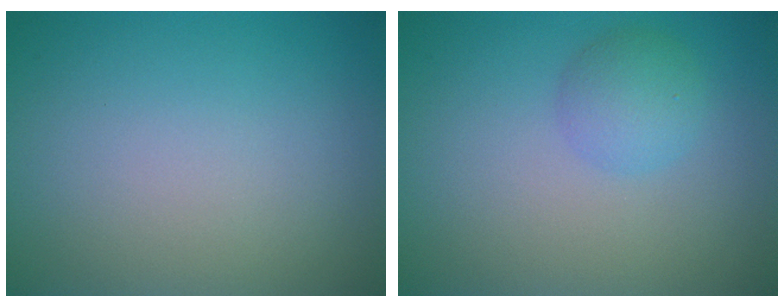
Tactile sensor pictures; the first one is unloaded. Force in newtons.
{"total": 2.4, "press": 2.4, "slide": 0.1}